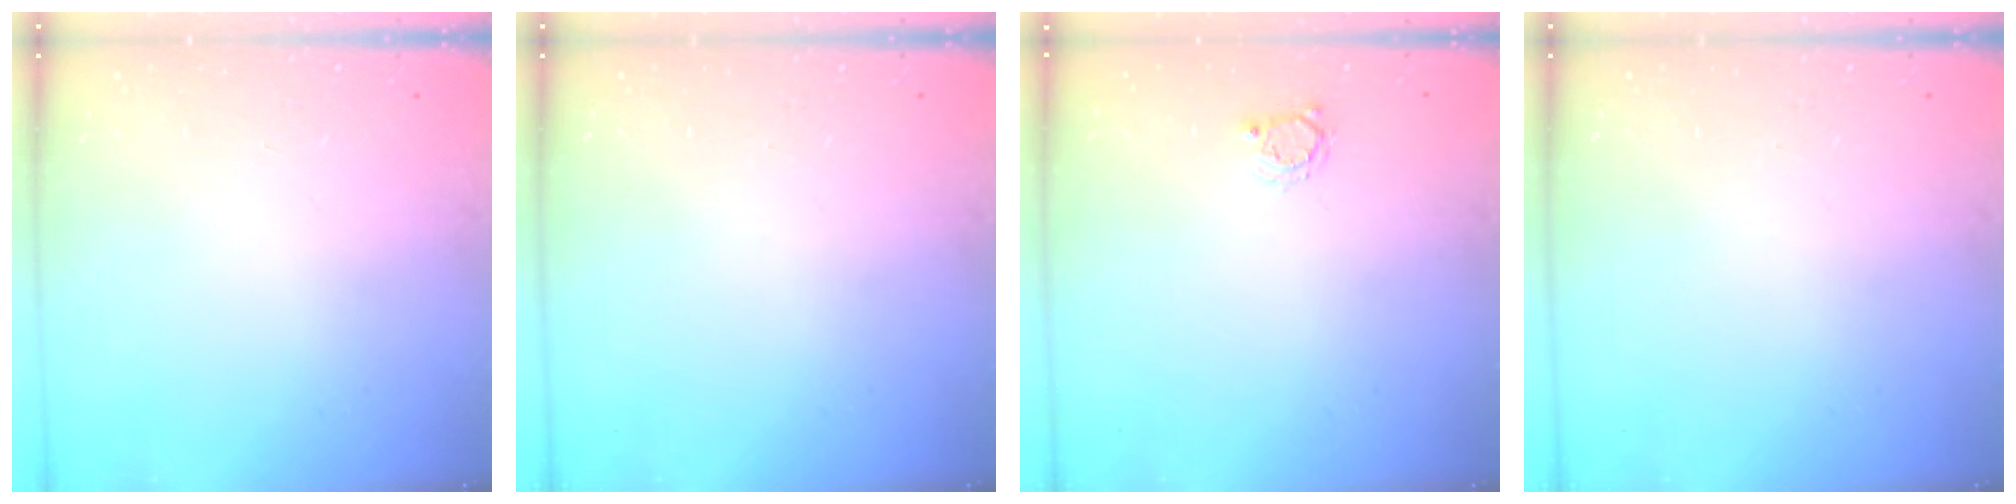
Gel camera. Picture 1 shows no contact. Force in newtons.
{"total": 0.0}
{"total": 2.8, "press": 2.7, "slide": 0.4}
{"total": 0.0}